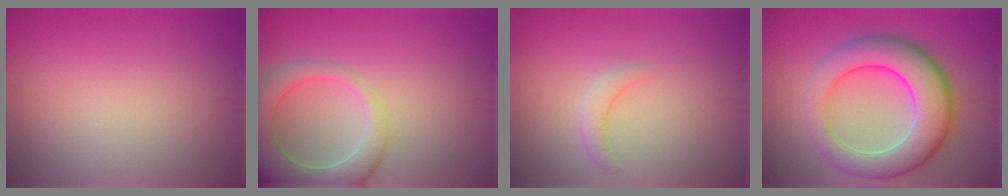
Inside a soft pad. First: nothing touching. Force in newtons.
{"total": 7.4, "press": 7.4, "slide": 0.7}
{"total": 1.5, "press": 1.5, "slide": 0.3}
{"total": 8.9, "press": 8.9, "slide": 0.2}